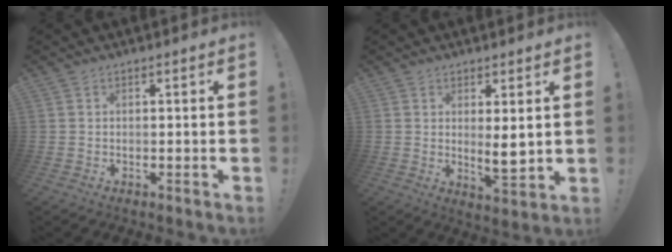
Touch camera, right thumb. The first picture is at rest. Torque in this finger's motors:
{"motor_torque": [0.11, -0.31, 0.11, 0.33, 0.01]}